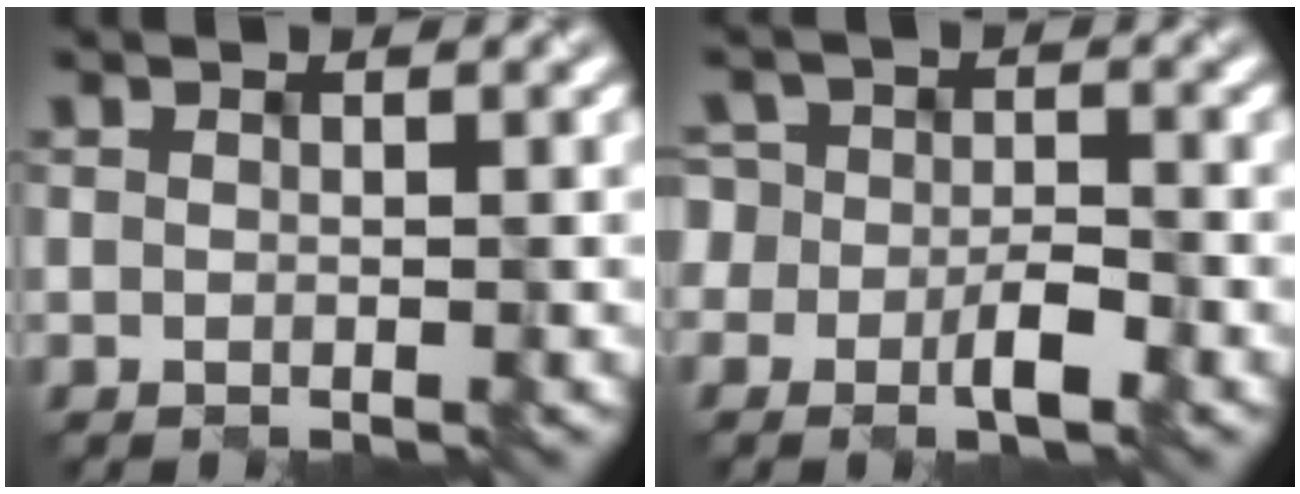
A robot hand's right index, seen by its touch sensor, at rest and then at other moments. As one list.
[{"total": 3.4, "force": [-1.8, 2.2, 1.8], "torque": [-0.030, -0.002, -0.035]}]